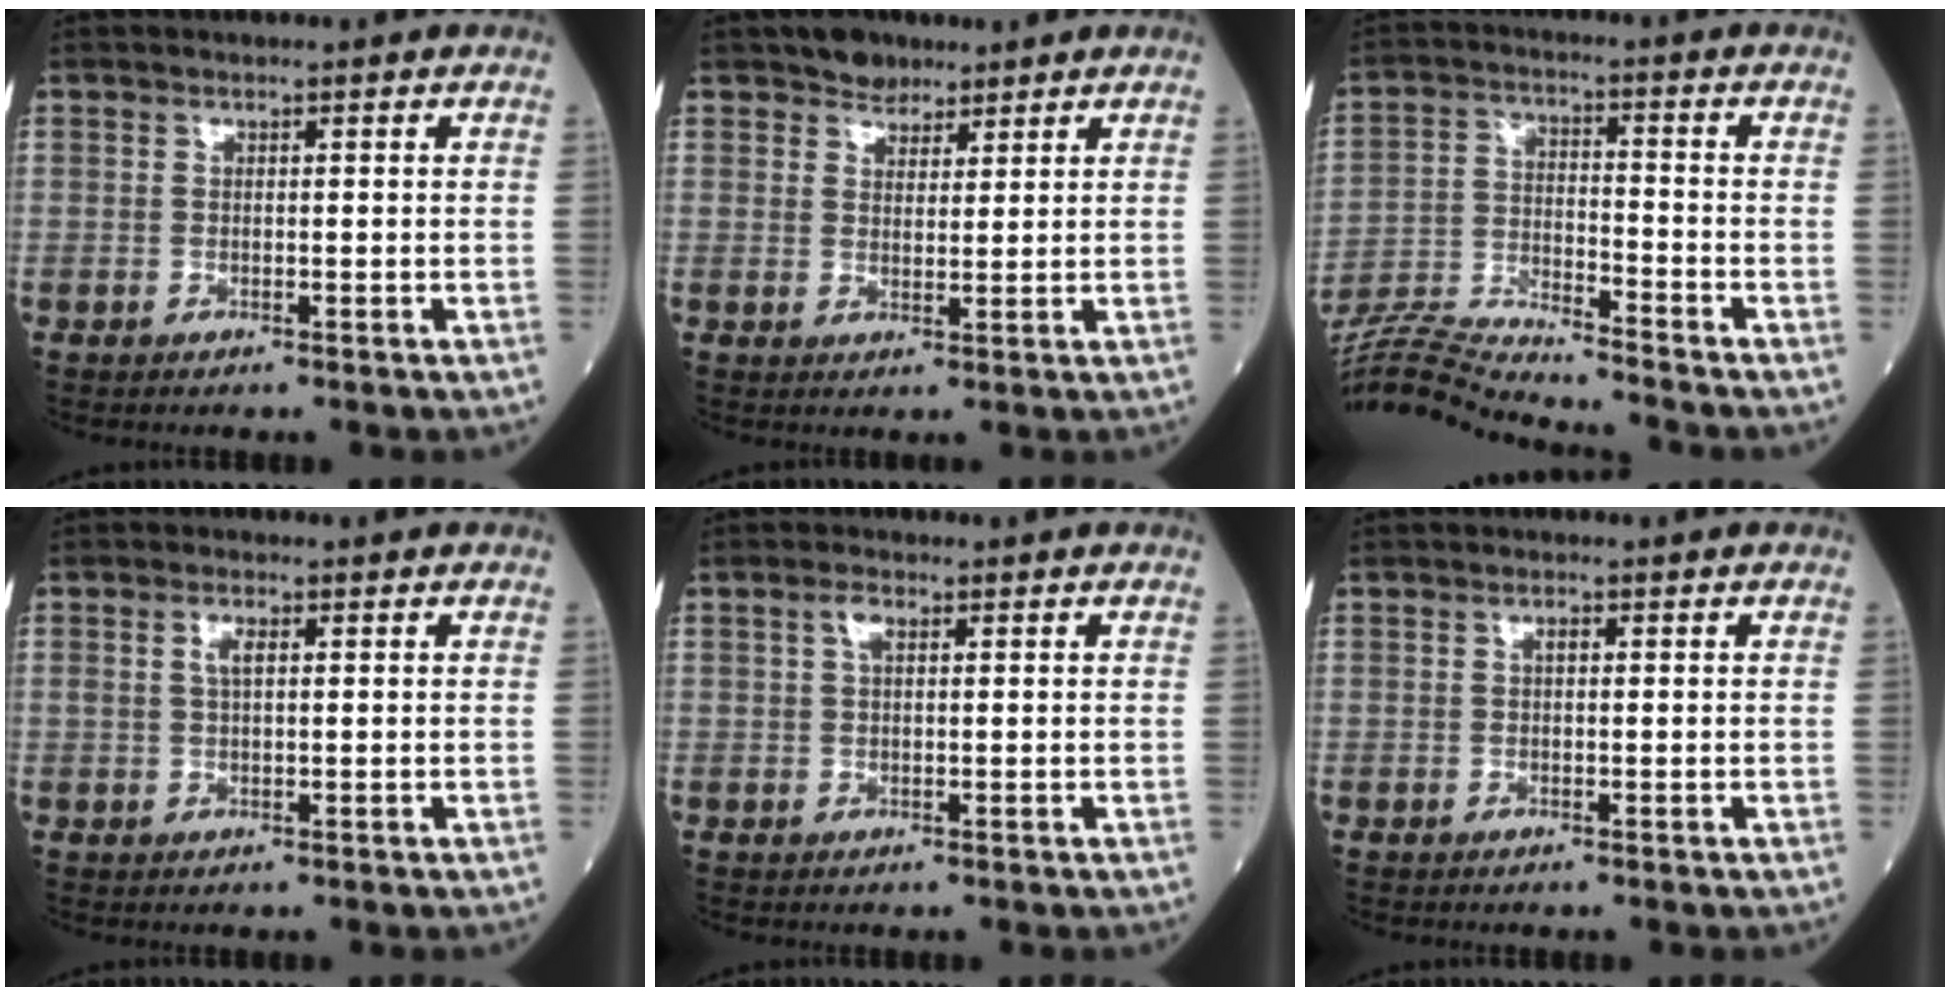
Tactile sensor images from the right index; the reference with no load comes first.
{"total": 3.6, "force": [2.9, 2.0, 0.8], "torque": [-0.010, 0.004, 0.046]}
{"total": 13.9, "force": [-13.3, -1.1, 3.8], "torque": [-0.070, -0.002, -0.240]}
{"total": 2.1, "force": [0.7, 0.7, 1.9], "torque": [-0.040, 0.003, 0.013]}
{"total": 1.8, "force": [0.7, 0.7, 1.5], "torque": [-0.032, 0.007, 0.014]}
{"total": 0.9, "force": [0.2, 0.4, 0.8], "torque": [-0.016, 0.002, 0.002]}